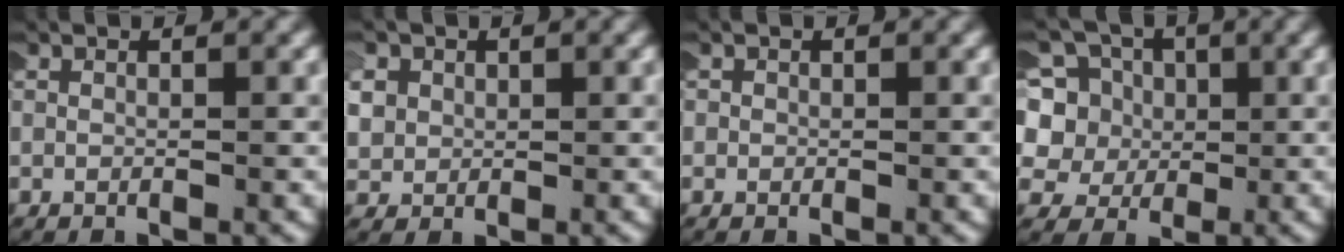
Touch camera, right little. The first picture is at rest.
{"total": 3.2, "force": [0.7, 2.8, 1.4], "torque": [-0.050, -0.002, 0.014]}
{"total": 0.7, "force": [0.0, 0.7, -0.2], "torque": [0.001, 0.001, -0.004]}
{"total": 9.5, "force": [0.2, 8.7, 3.9], "torque": [-0.126, -0.028, 0.004]}